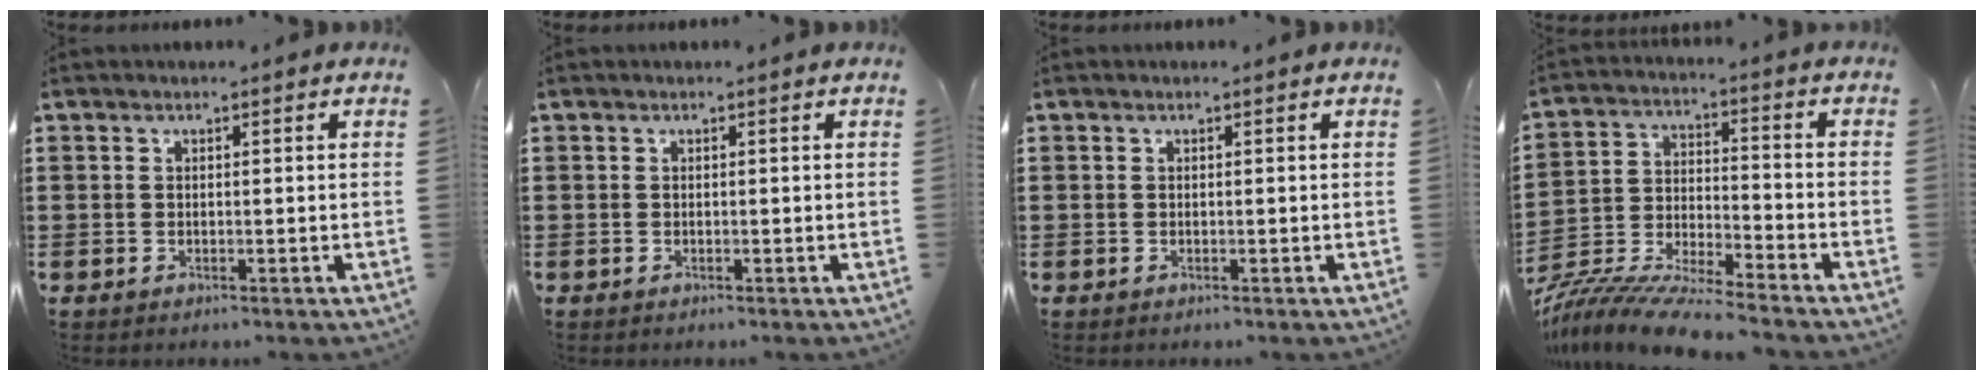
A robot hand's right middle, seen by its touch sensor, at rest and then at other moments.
{"total": 0.0}
{"total": 0.0}
{"total": 9.4, "force": [-9.1, 0.1, 2.4], "torque": [-0.052, 0.006, -0.184]}